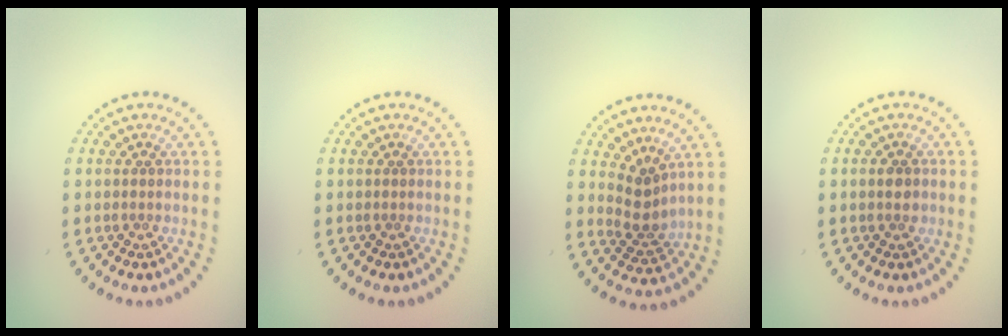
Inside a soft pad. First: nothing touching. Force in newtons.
{"total": 0.0}
{"total": 2.4, "press": 2.1, "slide": 1.3}
{"total": 0.9, "press": 0.9, "slide": 0.1}